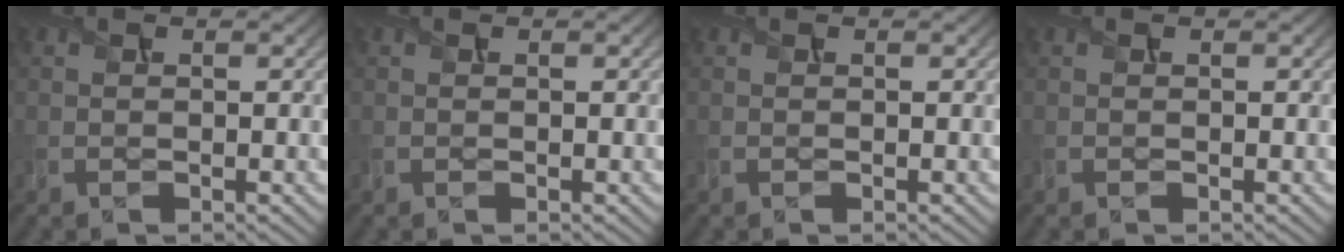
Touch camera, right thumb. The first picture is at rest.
{"total": 0.0}
{"total": 0.0}
{"total": 0.0}